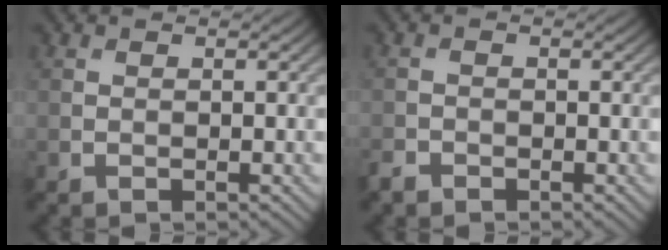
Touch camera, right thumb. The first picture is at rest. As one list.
[{"total": 1.4, "force": [-1.2, 0.7, 0.3], "torque": [-0.007, -0.002, -0.029]}]